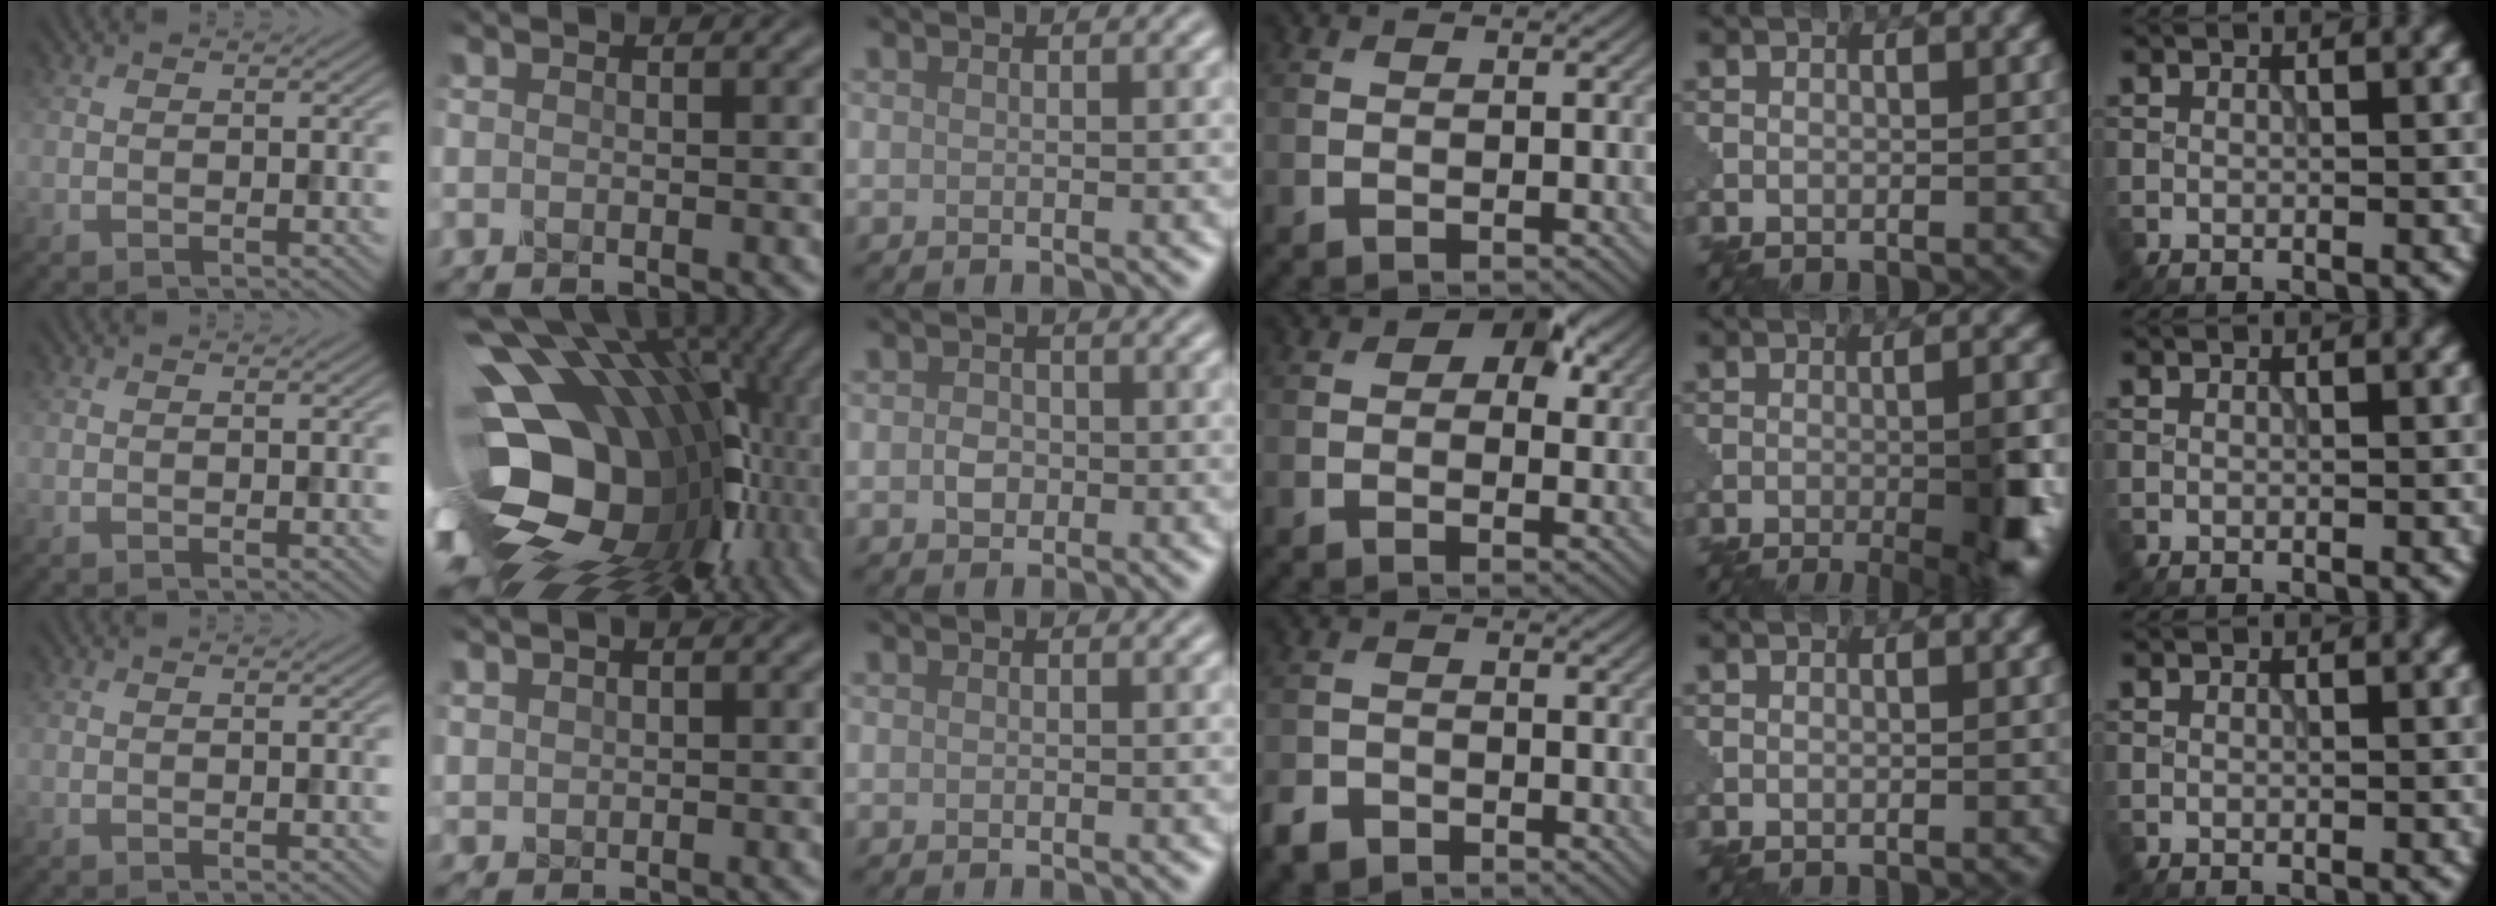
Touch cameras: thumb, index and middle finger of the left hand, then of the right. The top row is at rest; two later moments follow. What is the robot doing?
{"motion": "assemble", "object": "puzzle pieces"}